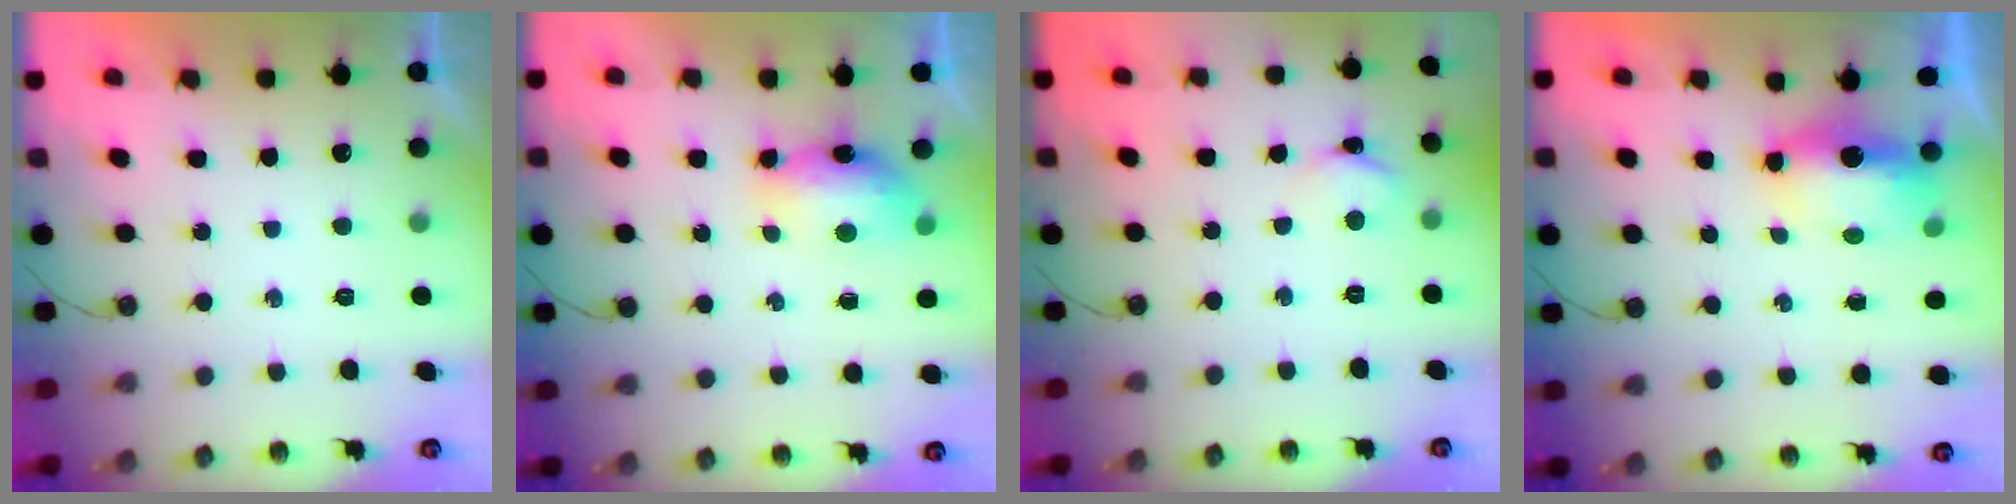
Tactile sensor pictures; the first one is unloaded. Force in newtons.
{"total": 16.4, "press": 10.0, "slide": 13.0}
{"total": 3.6, "press": 3.6, "slide": 0.4}
{"total": 11.4, "press": 8.3, "slide": 7.7}